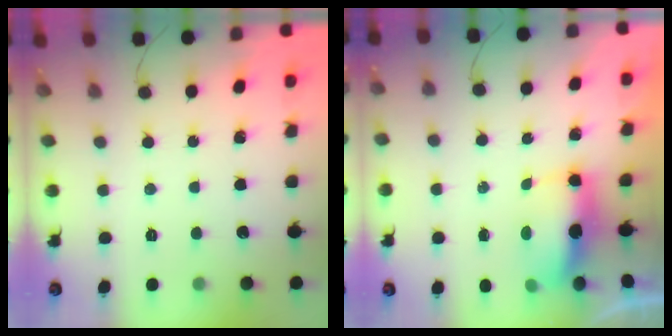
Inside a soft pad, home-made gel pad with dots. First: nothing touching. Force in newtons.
{"total": 6.4, "press": 6.4, "slide": 0.6}